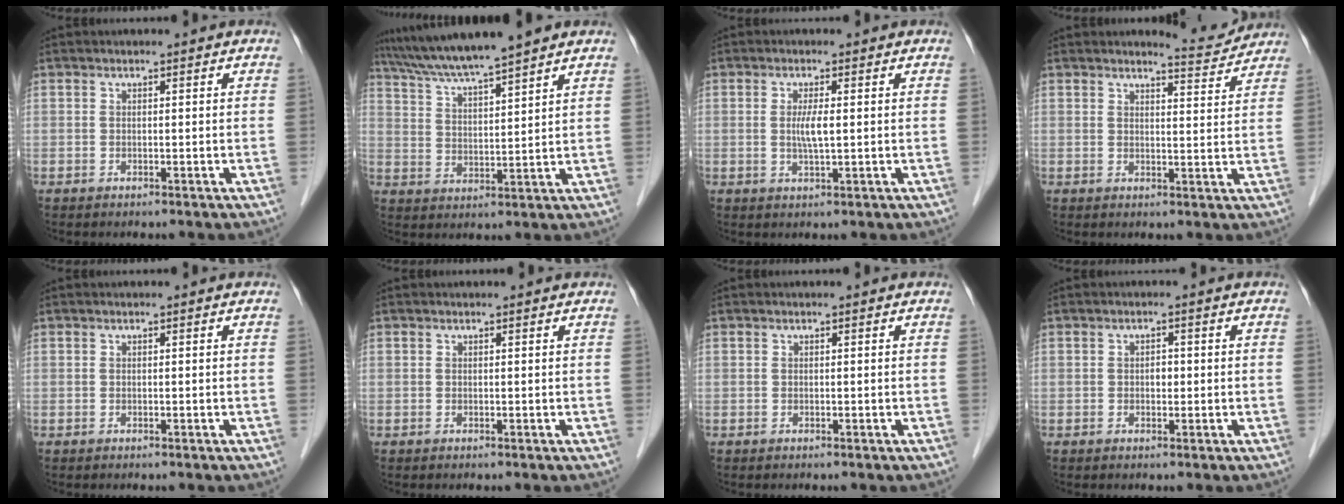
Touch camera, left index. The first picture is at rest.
{"total": 11.1, "force": [9.6, -0.6, 5.4], "torque": [-0.099, 0.023, 0.167]}
{"total": 3.0, "force": [0.3, 0.2, 2.9], "torque": [-0.061, -0.003, 0.006]}
{"total": 4.1, "force": [4.1, 0.0, 0.1], "torque": [-0.011, -0.017, 0.050]}
{"total": 0.0}
{"total": 0.5, "force": [0.5, 0.0, 0.1], "torque": [-0.005, 0.000, 0.005]}
{"total": 0.0}
{"total": 1.3, "force": [0.0, 0.9, 1.0], "torque": [-0.014, 0.003, -0.001]}